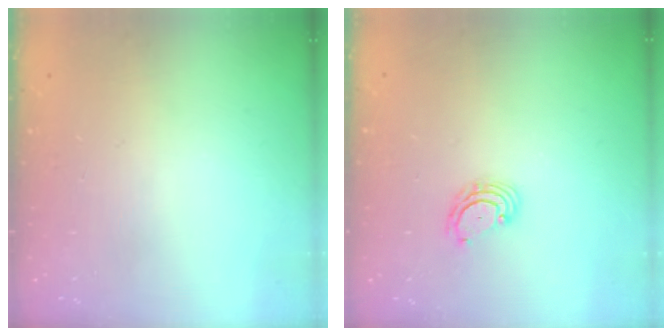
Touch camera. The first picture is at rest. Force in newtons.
{"total": 2.8, "press": 2.8, "slide": 0.3}